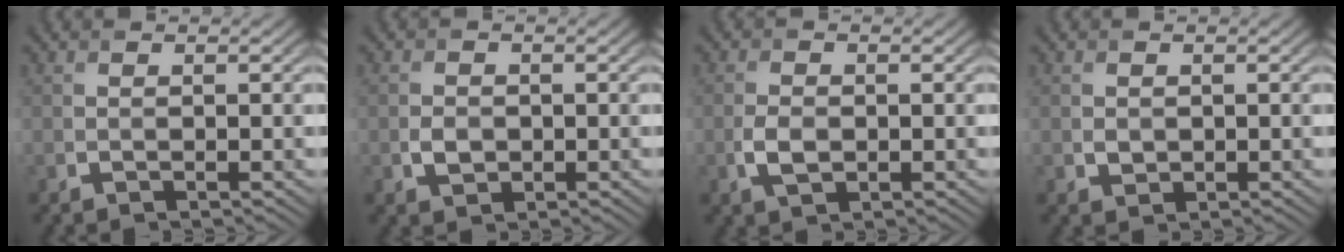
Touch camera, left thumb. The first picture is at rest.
{"total": 2.0, "force": [-0.3, 1.6, 1.1], "torque": [-0.024, -0.006, -0.009]}
{"total": 2.8, "force": [-0.6, 1.8, 2.0], "torque": [-0.044, -0.003, -0.012]}
{"total": 1.1, "force": [0.1, 1.0, 0.5], "torque": [-0.012, -0.005, 0.003]}